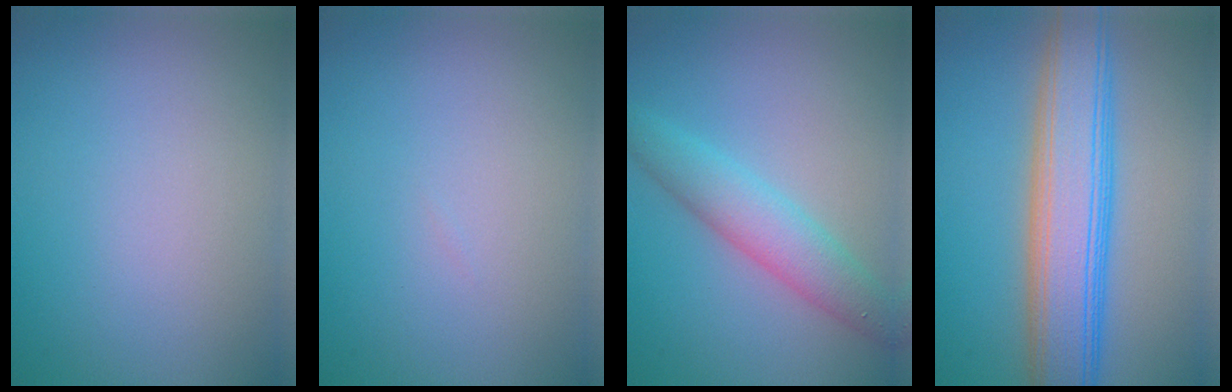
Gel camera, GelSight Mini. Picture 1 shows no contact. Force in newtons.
{"total": 0.0}
{"total": 4.0, "press": 4.0, "slide": 0.1}
{"total": 8.4, "press": 8.4, "slide": 0.3}